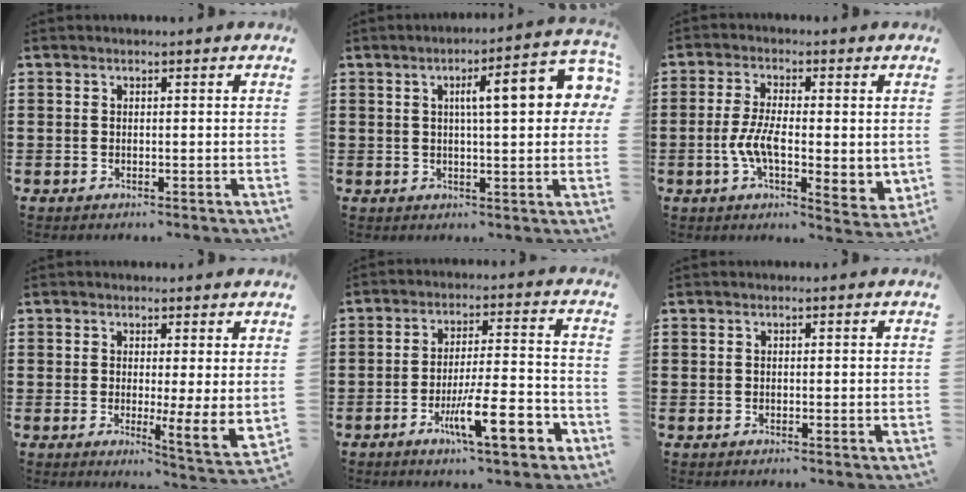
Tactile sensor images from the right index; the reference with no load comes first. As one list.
[{"total": 9.5, "force": [2.3, 2.1, 9.0], "torque": [-0.139, -0.002, 0.029]}, {"total": 7.8, "force": [-0.9, 3.2, 7.1], "torque": [-0.149, -0.002, -0.017]}, {"total": 4.6, "force": [1.8, 1.0, 4.1], "torque": [-0.061, -0.028, 0.033]}, {"total": 11.4, "force": [-5.2, 2.4, 9.9], "torque": [-0.161, 0.004, -0.090]}, {"total": 0.0}]